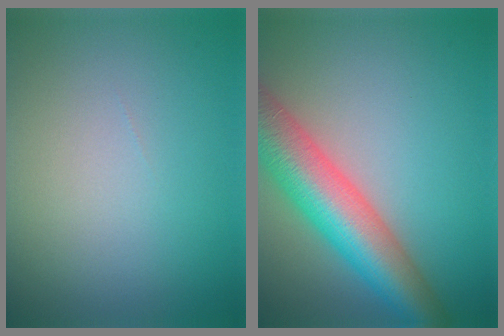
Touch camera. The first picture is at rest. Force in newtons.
{"total": 9.2, "press": 9.2, "slide": 0.4}